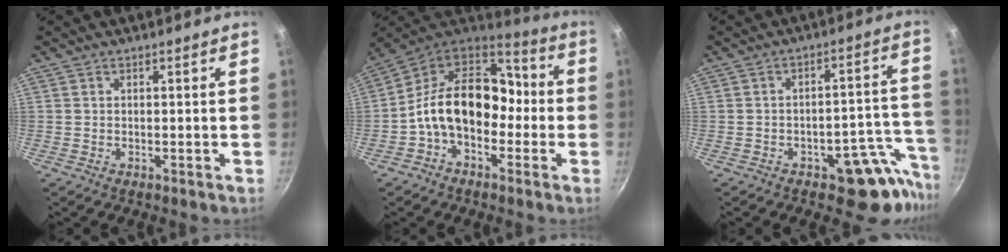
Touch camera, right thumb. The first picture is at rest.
{"total": 17.4, "force": [-2.8, 11.5, 12.7], "torque": [-0.183, 0.062, -0.058]}
{"total": 11.3, "force": [-7.3, 4.9, 7.1], "torque": [-0.035, 0.081, -0.094]}